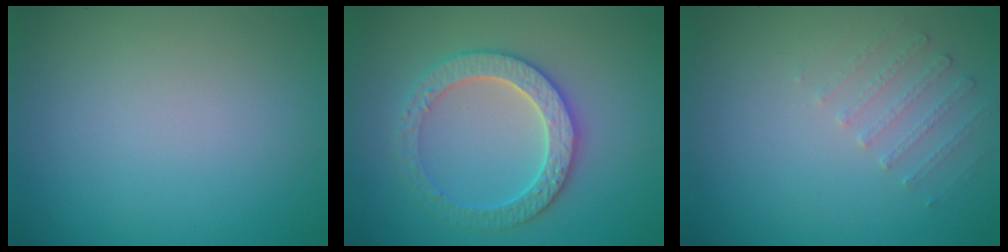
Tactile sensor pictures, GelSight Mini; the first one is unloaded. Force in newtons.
{"total": 3.6, "press": 3.5, "slide": 0.4}
{"total": 1.3, "press": 0.9, "slide": 1.0}